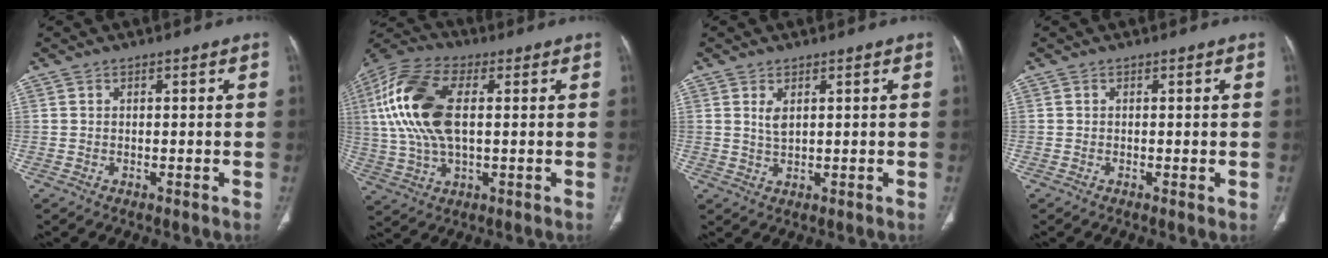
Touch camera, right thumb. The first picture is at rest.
{"total": 17.7, "force": [2.8, 9.1, 14.9], "torque": [-0.330, 0.014, 0.050]}
{"total": 2.3, "force": [1.0, 1.0, 1.8], "torque": [-0.036, -0.008, 0.027]}
{"total": 0.8, "force": [-0.2, 0.2, 0.8], "torque": [-0.012, -0.002, -0.002]}